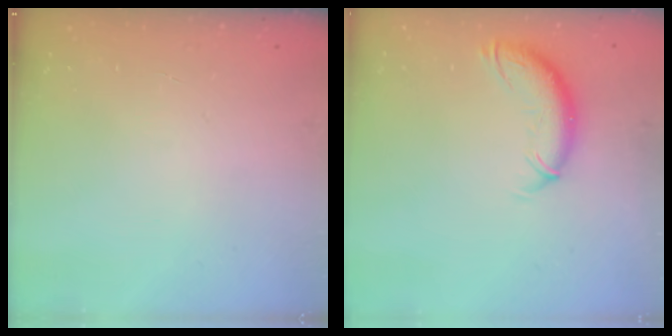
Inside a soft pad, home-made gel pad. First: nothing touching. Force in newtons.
{"total": 10.4, "press": 10.3, "slide": 0.9}